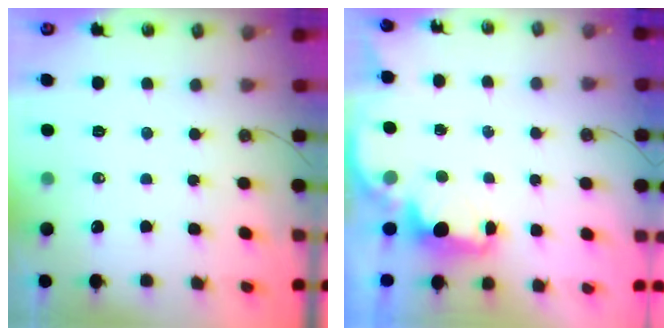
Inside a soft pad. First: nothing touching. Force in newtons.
{"total": 2.3, "press": 2.1, "slide": 0.8}